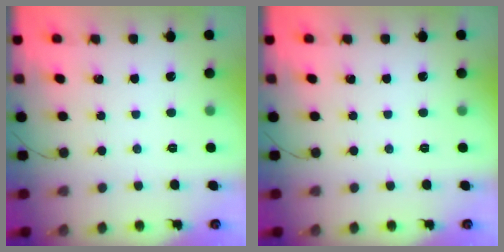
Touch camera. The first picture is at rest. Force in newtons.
{"total": 0.0}